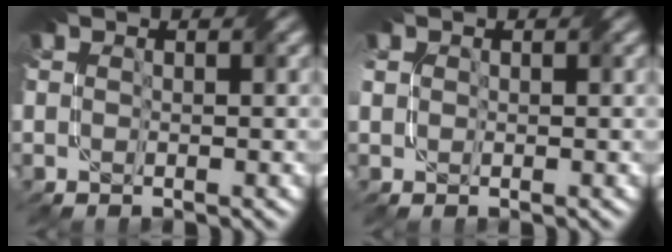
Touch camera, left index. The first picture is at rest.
{"total": 1.0, "force": [0.2, 0.9, 0.3], "torque": [-0.010, 0.001, 0.003]}